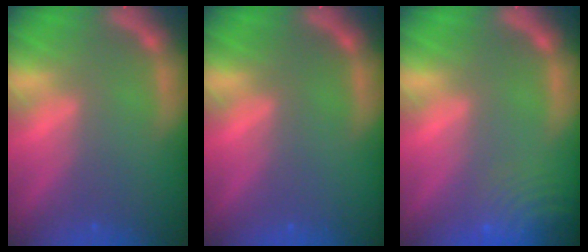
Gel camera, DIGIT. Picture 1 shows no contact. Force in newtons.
{"total": 0.0}
{"total": 9.5}